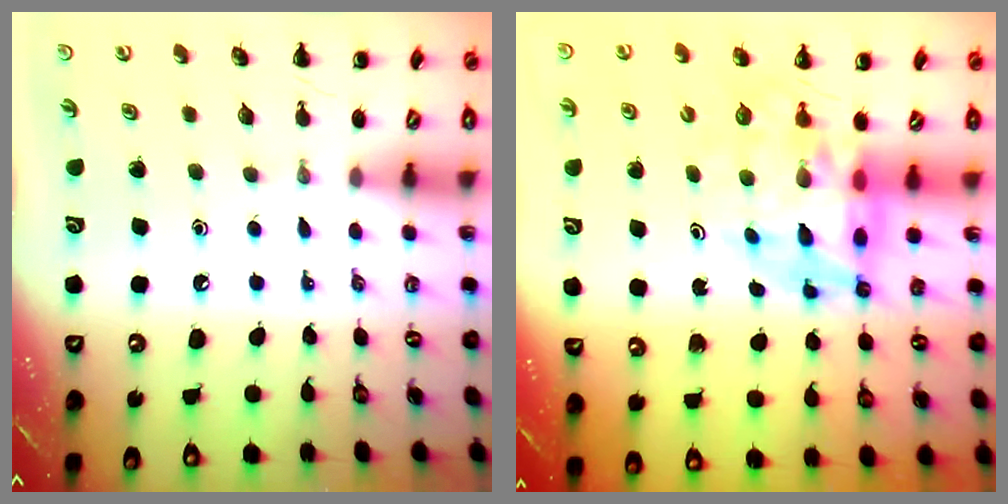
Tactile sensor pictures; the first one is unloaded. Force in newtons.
{"total": 10.6, "press": 10.1, "slide": 3.3}